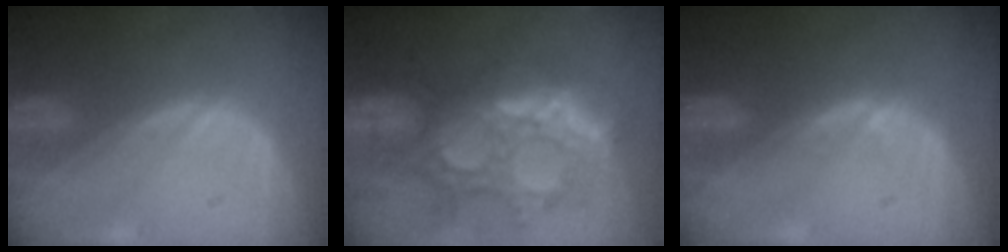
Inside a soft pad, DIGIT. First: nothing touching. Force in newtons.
{"total": 13.1, "press": 11.2, "slide": 6.8}
{"total": 1.0, "press": 0.7, "slide": 0.7}